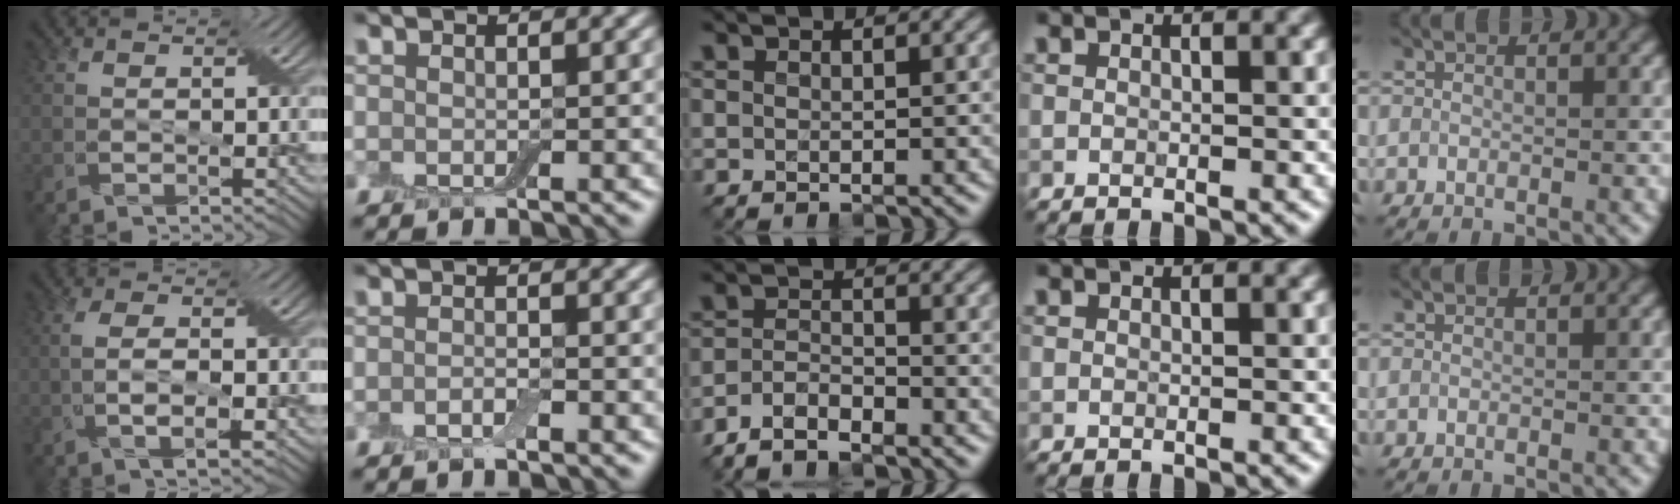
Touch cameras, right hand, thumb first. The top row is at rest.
{"thumb": {"total": 3.1, "force": [-0.5, 0.8, 3.0], "torque": [-0.070, 0.000, -0.012]}, "index": {"total": 1.0, "force": [-0.6, 0.2, 0.7], "torque": [-0.015, -0.001, -0.012]}, "middle": {"total": 3.0, "force": [-2.5, 0.7, 1.4], "torque": [-0.030, -0.001, -0.057]}}